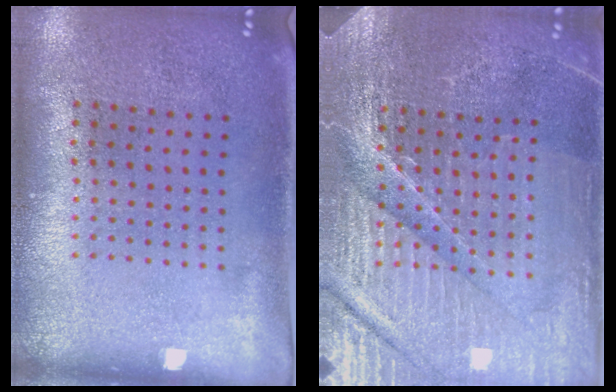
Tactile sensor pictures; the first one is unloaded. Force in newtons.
{"total": 4.8, "press": 4.6, "slide": 1.4}